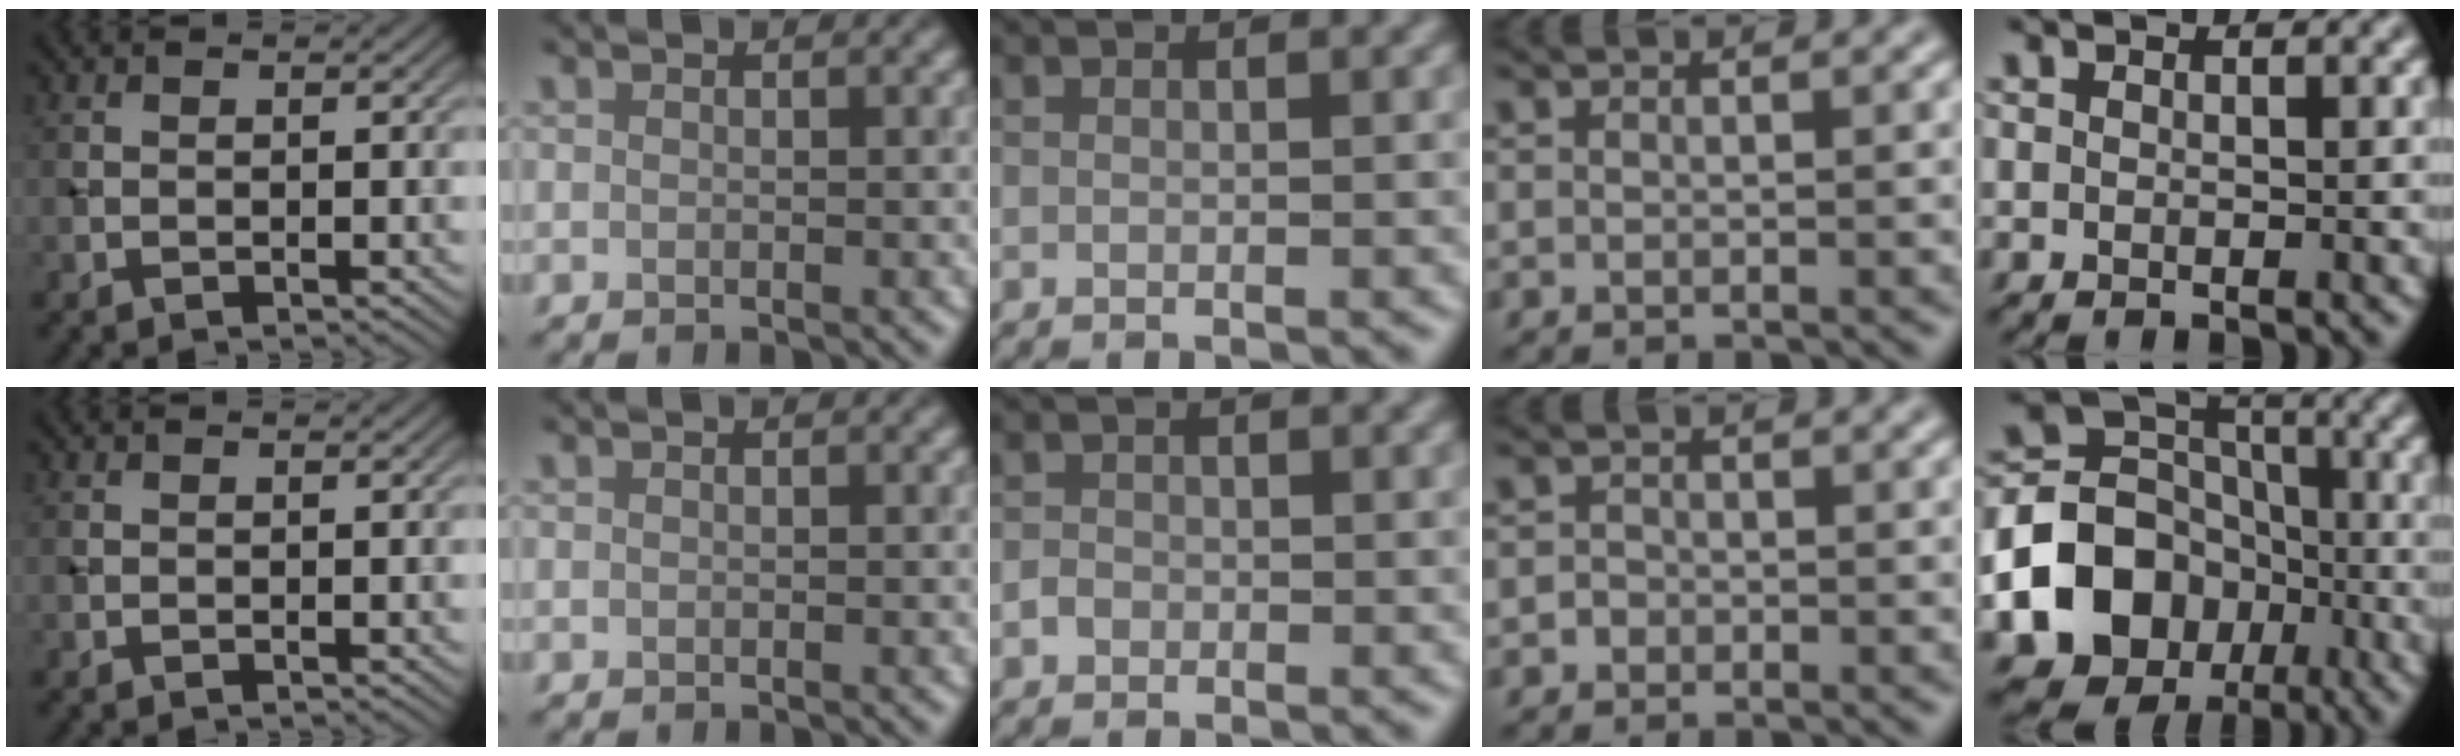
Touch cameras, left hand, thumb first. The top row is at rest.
{"middle": {"total": 1.0, "force": [-0.5, 0.8, 0.2], "torque": [0.000, 0.000, -0.011]}, "ring": {"total": 0.9, "force": [-0.4, 0.8, 0.1], "torque": [0.004, -0.001, -0.008]}, "little": {"total": 12.1, "force": [-4.5, 10.1, 5.1], "torque": [-0.112, -0.014, -0.094]}}